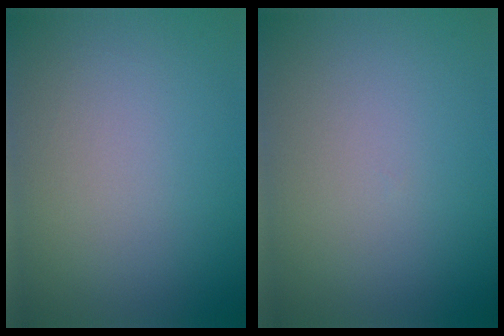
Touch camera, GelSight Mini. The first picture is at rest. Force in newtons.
{"total": 0.0}